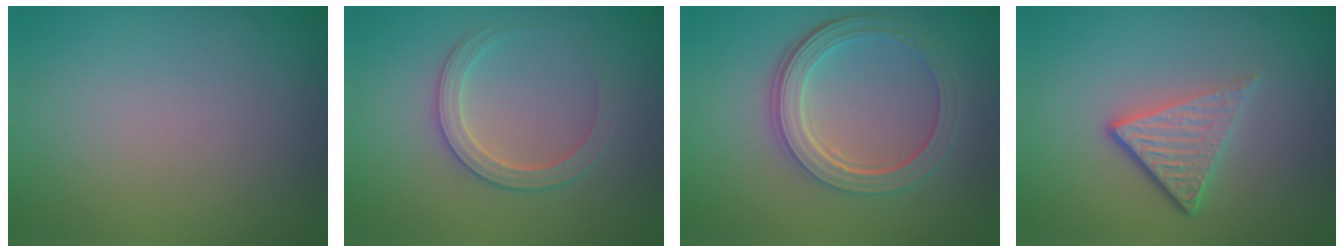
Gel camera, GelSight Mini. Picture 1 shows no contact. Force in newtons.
{"total": 2.8, "press": 2.7, "slide": 0.4}
{"total": 5.1, "press": 3.7, "slide": 3.5}
{"total": 4.1, "press": 2.8, "slide": 3.1}